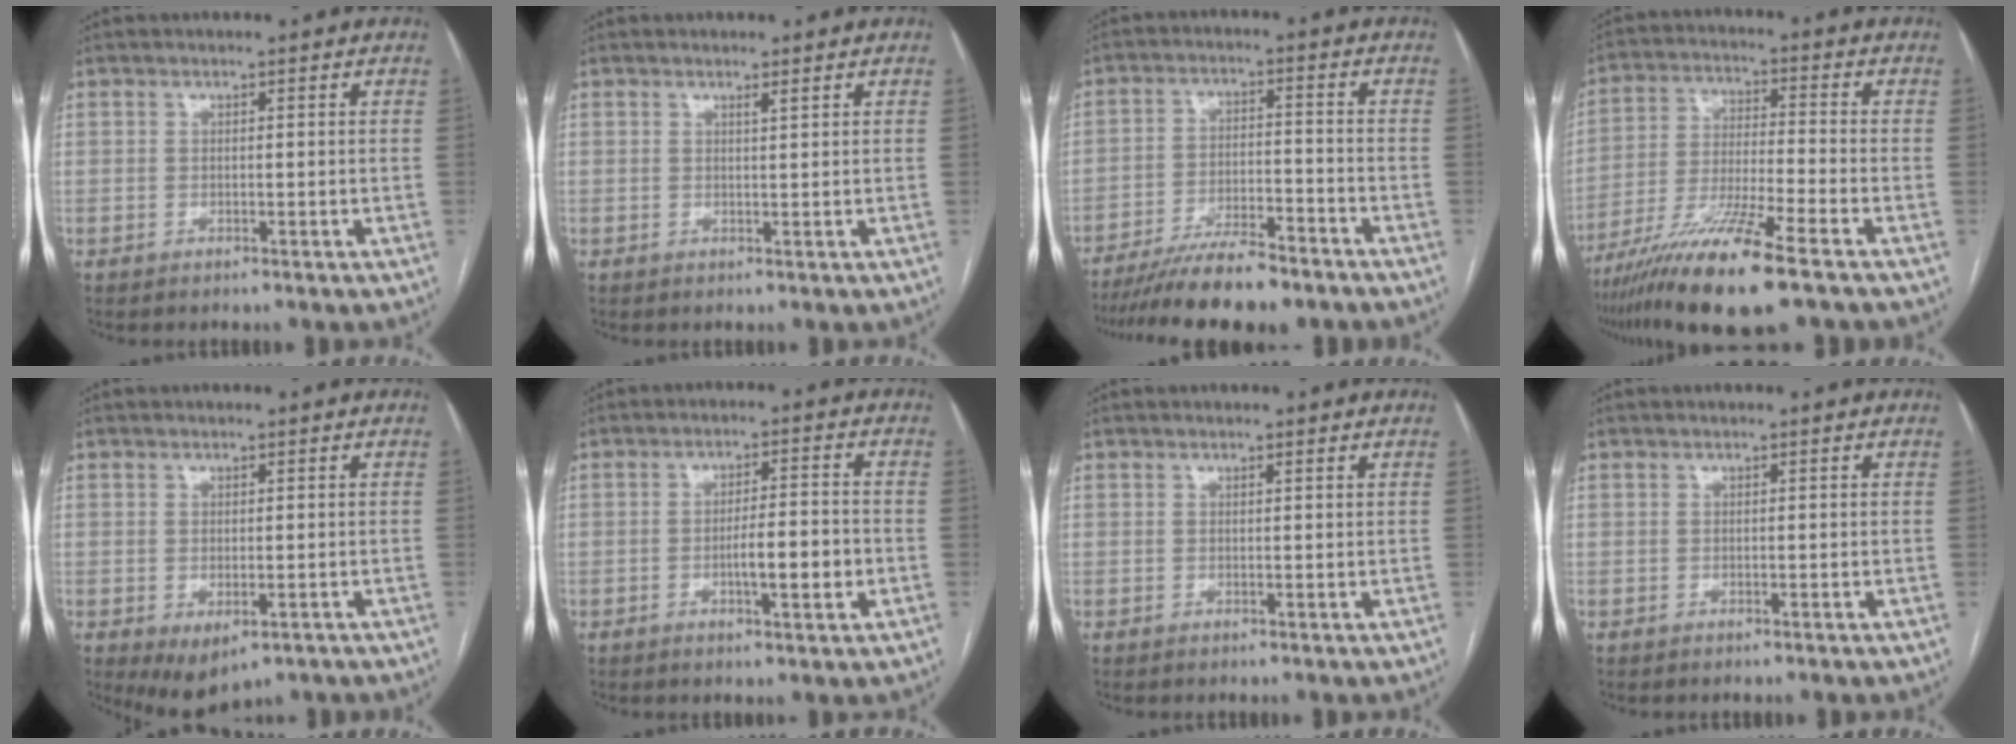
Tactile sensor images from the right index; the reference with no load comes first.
{"total": 0.7, "force": [0.6, -0.2, 0.4], "torque": [-0.014, -0.006, 0.014]}
{"total": 12.3, "force": [-10.4, 2.0, 6.2], "torque": [-0.098, -0.013, -0.167]}
{"total": 13.8, "force": [-9.2, 0.0, 10.3], "torque": [-0.206, -0.040, -0.167]}
{"total": 4.7, "force": [-2.2, 2.5, 3.4], "torque": [-0.046, -0.011, -0.019]}
{"total": 6.4, "force": [-1.7, 1.0, 6.1], "torque": [-0.100, 0.003, -0.025]}
{"total": 0.6, "force": [0.6, 0.0, 0.1], "torque": [-0.009, -0.001, 0.008]}
{"total": 0.0}